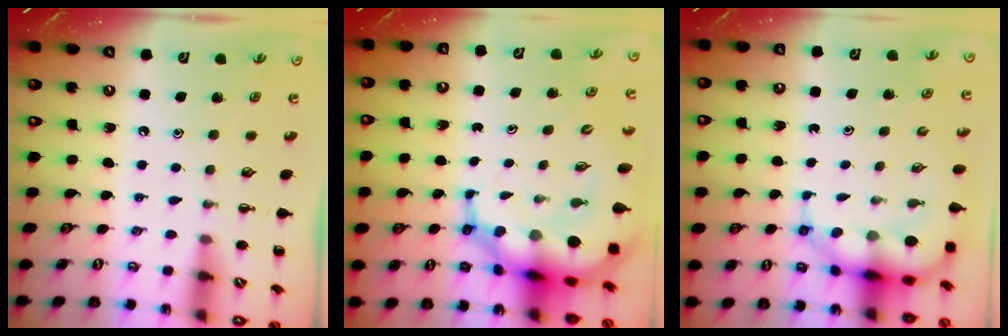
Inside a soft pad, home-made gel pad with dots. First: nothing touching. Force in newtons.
{"total": 13.4, "press": 12.9, "slide": 3.8}
{"total": 7.9, "press": 7.5, "slide": 2.2}